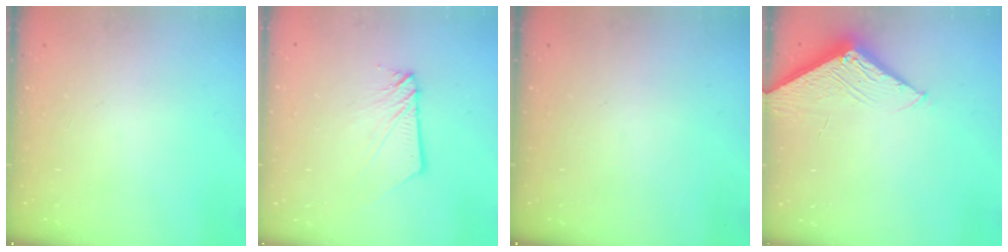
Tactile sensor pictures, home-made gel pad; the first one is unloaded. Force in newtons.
{"total": 4.1, "press": 4.1, "slide": 0.4}
{"total": 0.0}
{"total": 6.1, "press": 6.1, "slide": 0.5}